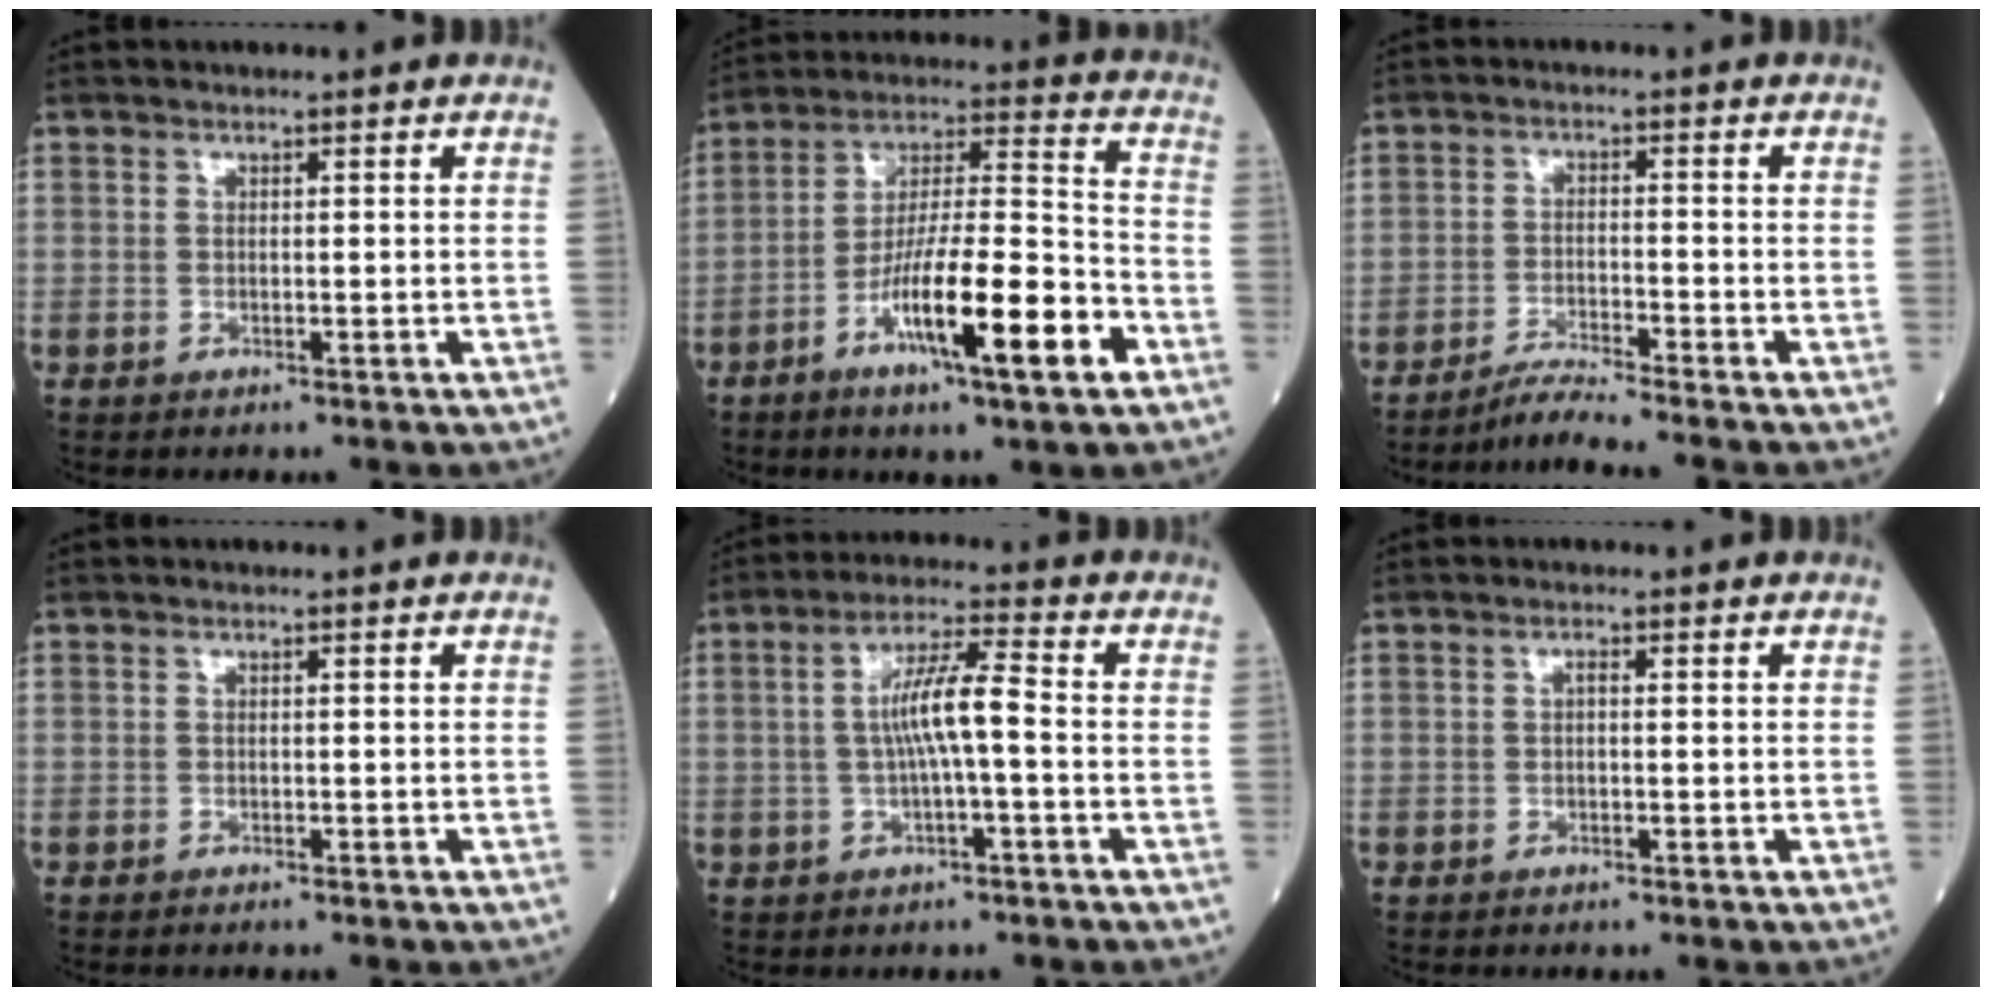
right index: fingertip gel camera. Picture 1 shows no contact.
{"total": 16.5, "force": [-7.2, 1.5, 14.8], "torque": [-0.261, -0.011, -0.123]}
{"total": 4.6, "force": [-4.1, -1.7, 1.3], "torque": [-0.030, -0.023, -0.079]}
{"total": 0.9, "force": [-0.8, 0.1, 0.4], "torque": [-0.004, -0.001, -0.010]}
{"total": 6.9, "force": [-0.3, 0.4, 6.9], "torque": [-0.129, 0.014, -0.008]}
{"total": 0.6, "force": [0.0, 0.2, 0.6], "torque": [-0.010, 0.002, -0.002]}